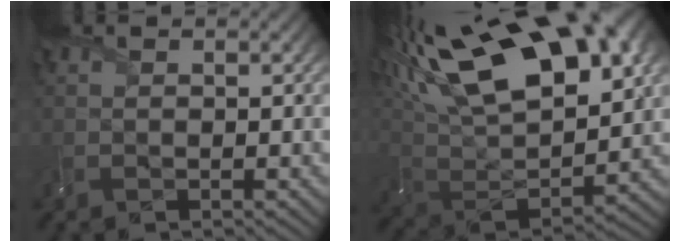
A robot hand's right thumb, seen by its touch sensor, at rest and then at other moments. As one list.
[{"total": 22.1, "force": [11.5, 10.6, 15.7], "torque": [-0.313, 0.053, 0.195]}]